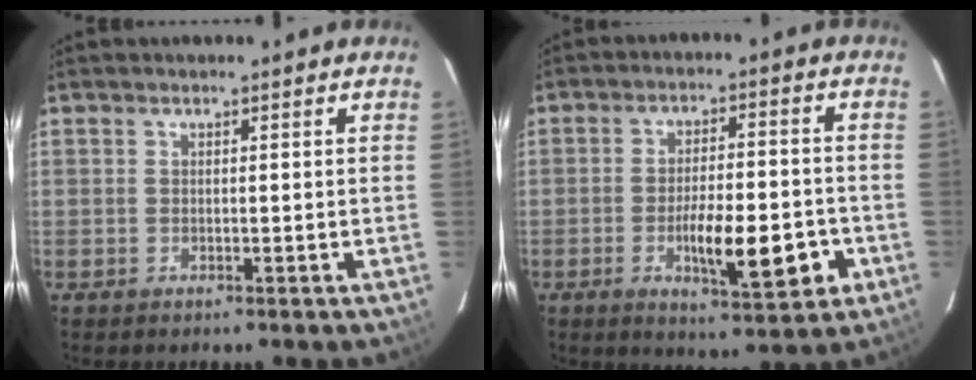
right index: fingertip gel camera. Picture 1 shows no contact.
{"total": 11.8, "force": [-4.0, 3.1, 10.7], "torque": [-0.166, 0.001, -0.057]}